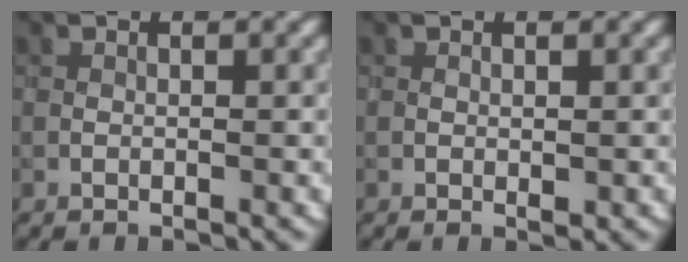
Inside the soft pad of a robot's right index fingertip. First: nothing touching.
{"total": 0.7, "force": [0.0, 0.4, 0.5], "torque": [-0.007, -0.001, 0.001]}